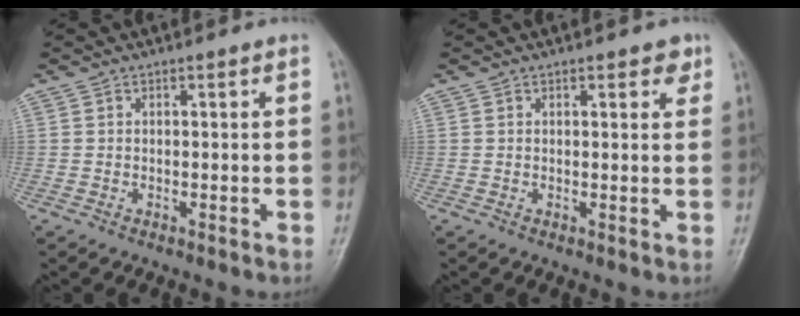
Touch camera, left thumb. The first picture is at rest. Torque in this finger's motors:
{"motor_torque": [-0.05, 0.05, -0.11, -0.12, 0.02]}